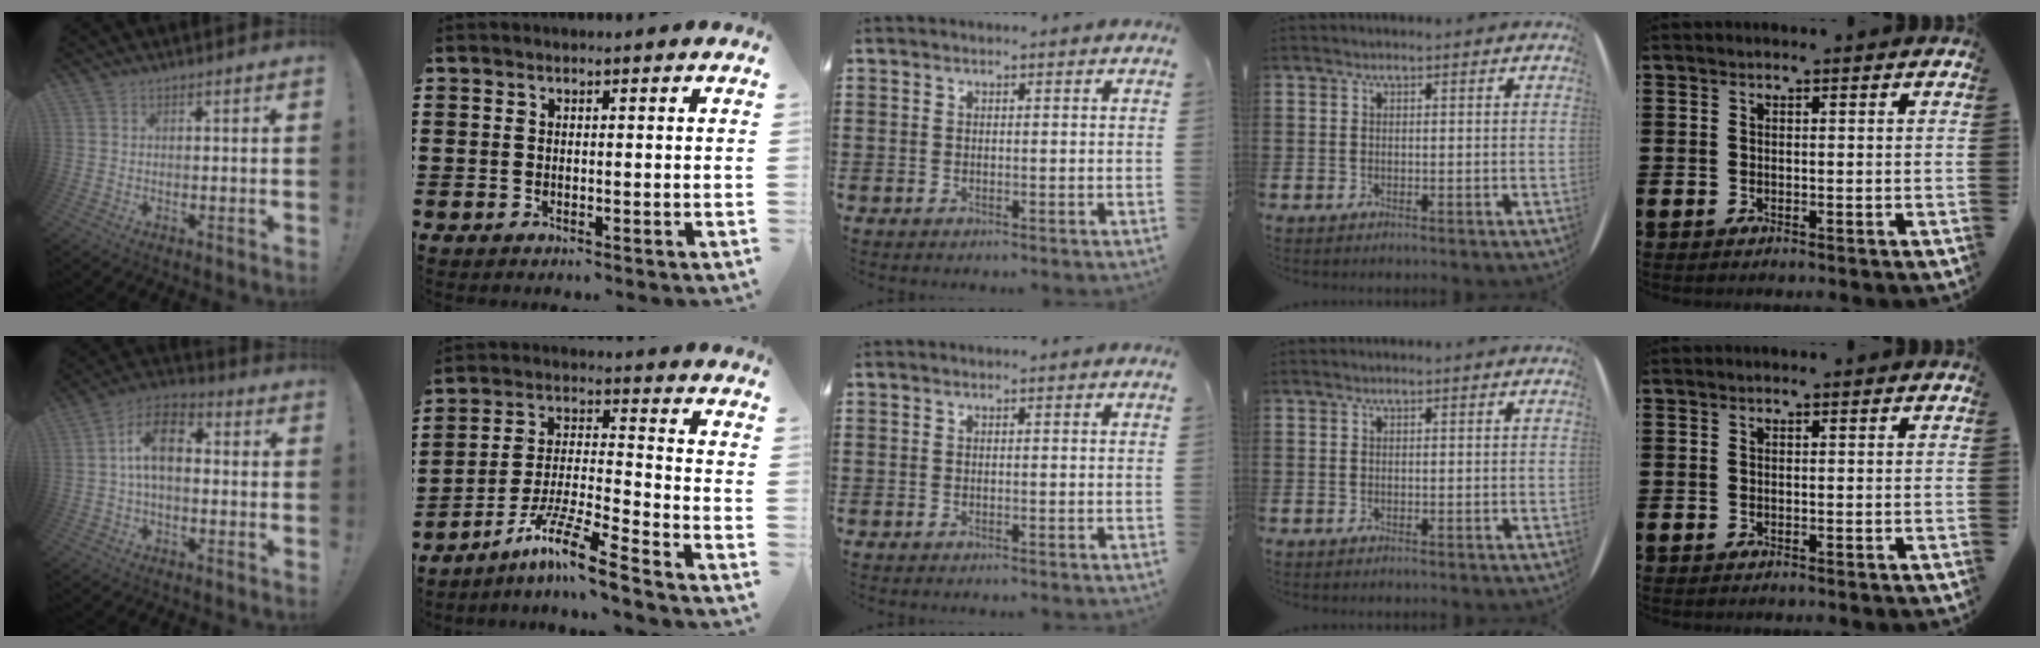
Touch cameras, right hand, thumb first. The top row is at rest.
{"thumb": {"total": 11.2, "force": [1.1, 6.5, 9.0], "torque": [-0.161, 0.012, 0.023]}, "index": {"total": 10.2, "force": [-8.2, 0.1, 6.1], "torque": [-0.127, 0.001, -0.165]}}